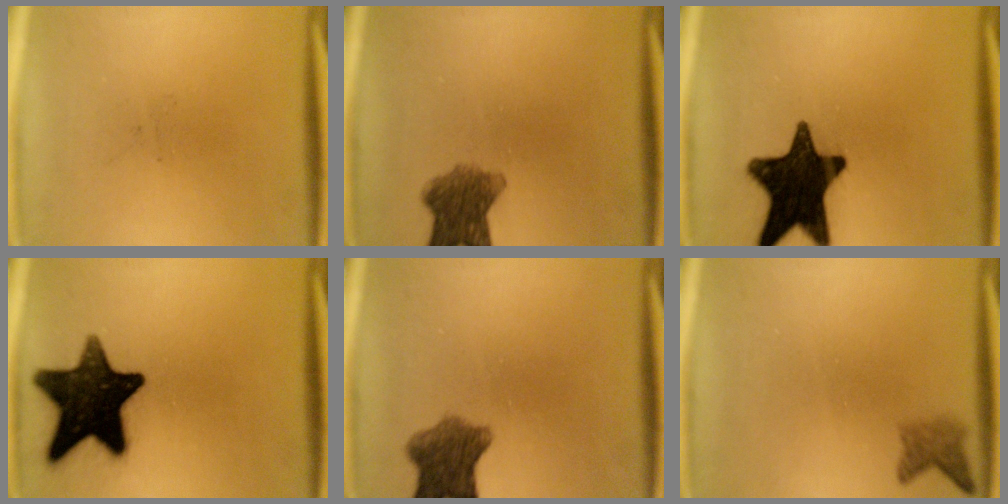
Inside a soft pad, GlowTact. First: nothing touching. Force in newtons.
{"total": 7.0}
{"total": 17.7}
{"total": 16.8}
{"total": 7.2}
{"total": 2.1}